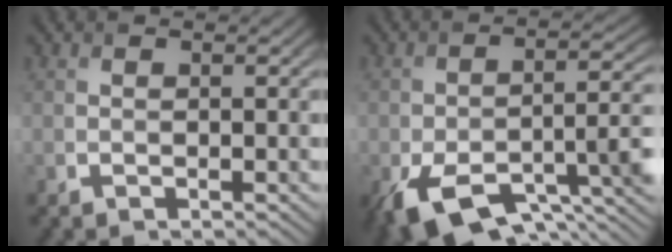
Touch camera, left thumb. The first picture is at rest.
{"total": 13.2, "force": [-6.9, 5.9, 9.6], "torque": [-0.178, -0.042, -0.107]}